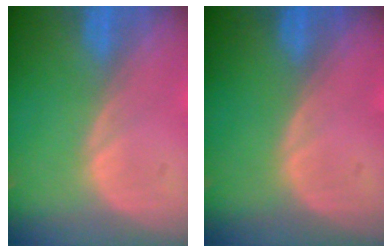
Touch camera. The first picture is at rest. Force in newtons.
{"total": 0.0}